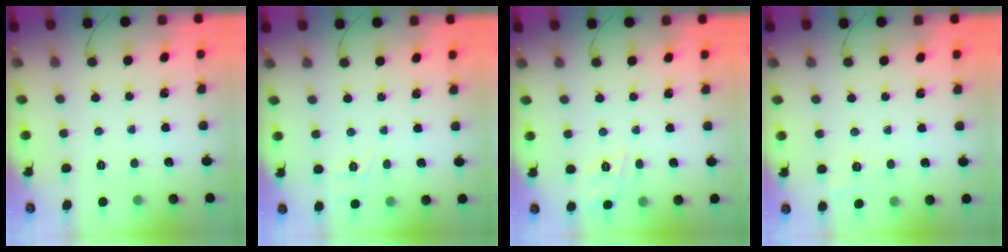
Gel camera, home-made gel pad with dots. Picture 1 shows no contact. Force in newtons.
{"total": 1.6, "press": 0.2, "slide": 1.6}
{"total": 10.0, "press": 9.9, "slide": 1.4}
{"total": 1.9, "press": 1.0, "slide": 1.6}